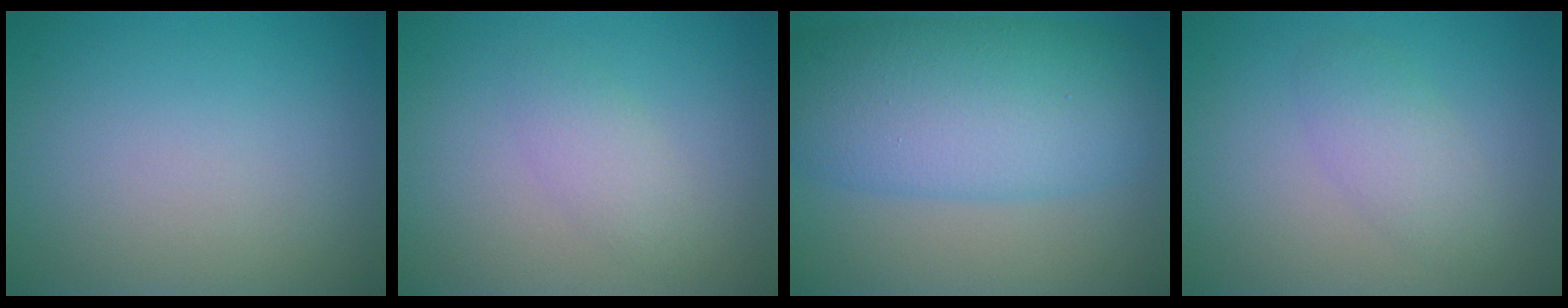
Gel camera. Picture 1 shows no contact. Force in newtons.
{"total": 1.9, "press": 1.9, "slide": 0.1}
{"total": 10.1, "press": 10.1, "slide": 0.2}
{"total": 2.4, "press": 2.4, "slide": 0.1}